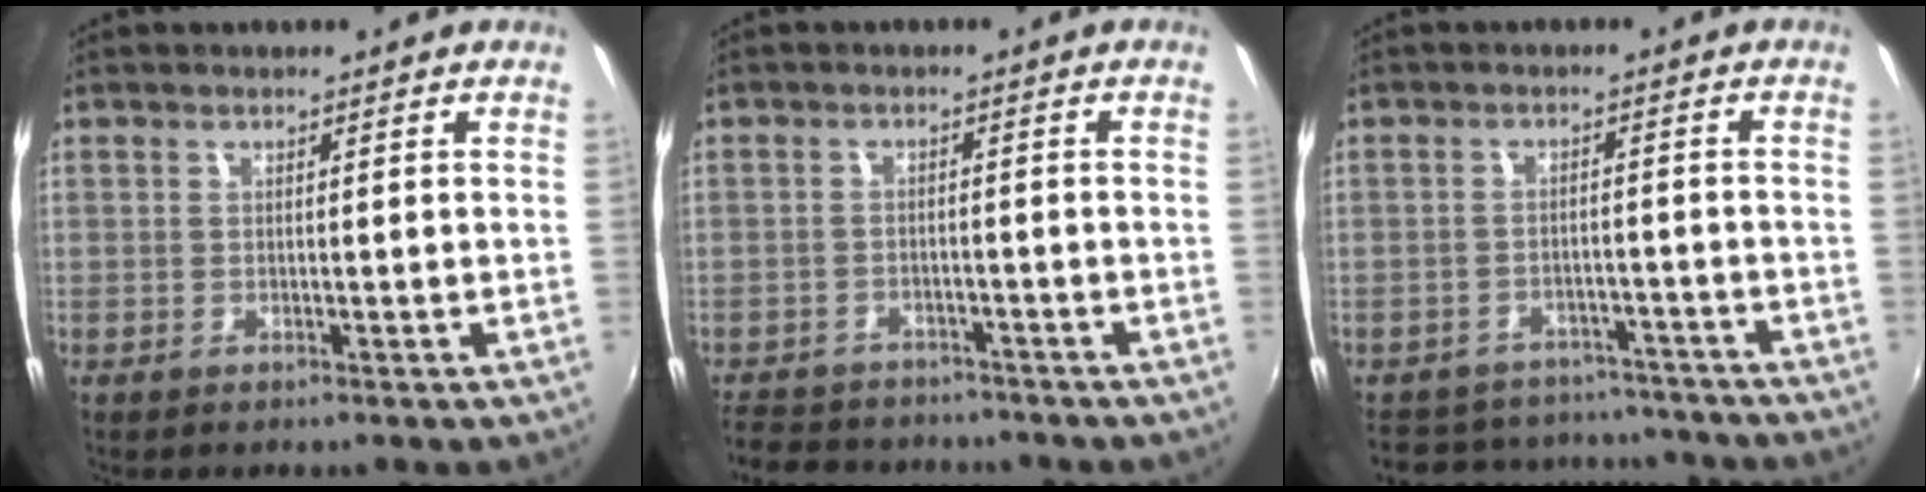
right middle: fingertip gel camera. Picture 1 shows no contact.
{"total": 10.8, "force": [-9.2, 4.7, 3.0], "torque": [-0.088, 0.002, -0.141]}
{"total": 16.3, "force": [-14.0, 6.9, 4.7], "torque": [-0.111, 0.026, -0.178]}